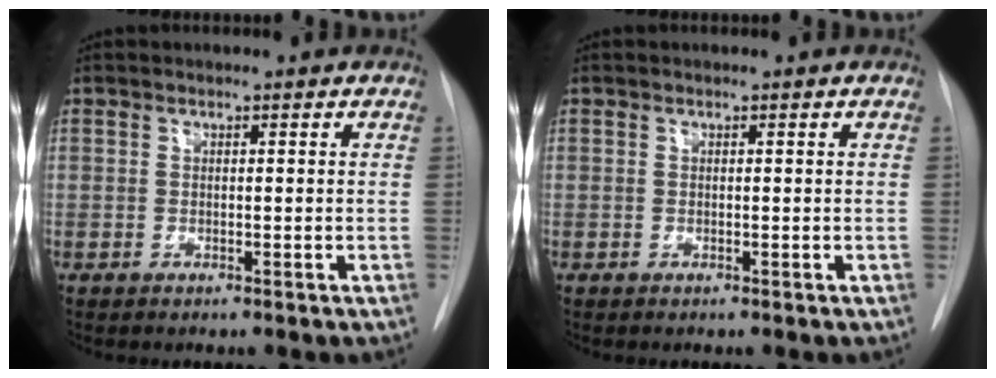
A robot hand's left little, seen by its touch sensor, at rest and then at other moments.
{"total": 0.0}